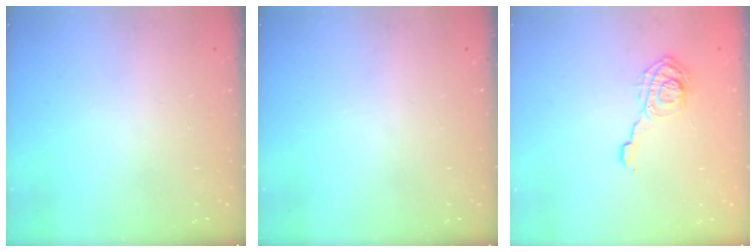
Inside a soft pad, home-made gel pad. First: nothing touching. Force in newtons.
{"total": 0.0}
{"total": 9.1, "press": 9.1, "slide": 0.2}